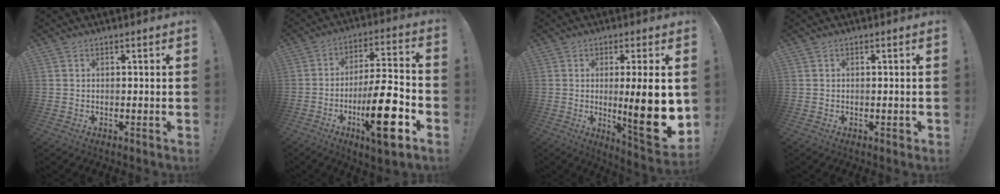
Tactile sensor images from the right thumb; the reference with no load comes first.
{"total": 19.1, "force": [-6.8, 4.8, 17.1], "torque": [-0.272, 0.026, -0.107]}
{"total": 16.2, "force": [-0.6, 2.3, 16.0], "torque": [-0.221, -0.018, -0.004]}
{"total": 0.9, "force": [-0.2, 0.6, 0.7], "torque": [-0.006, 0.001, -0.004]}